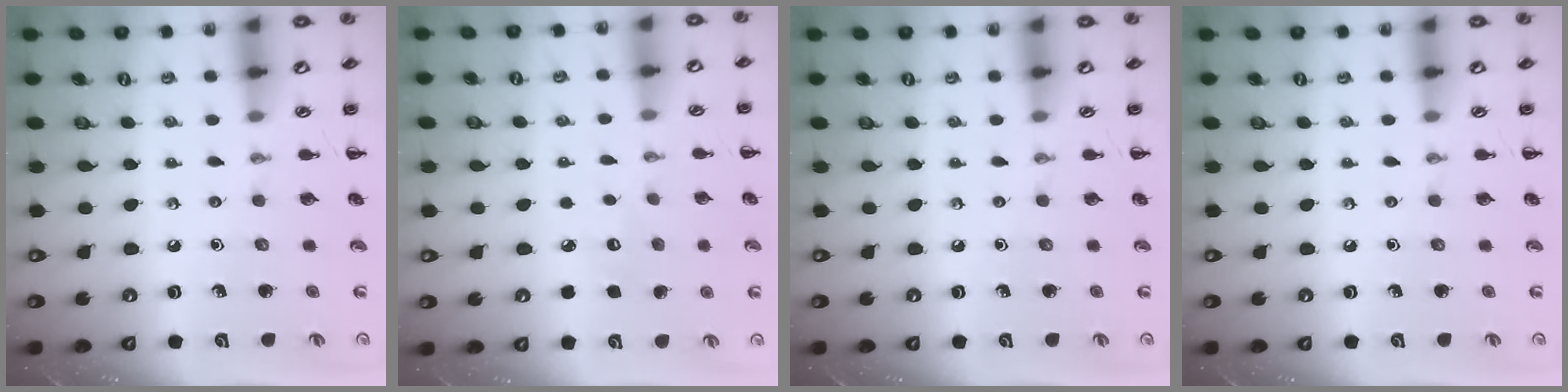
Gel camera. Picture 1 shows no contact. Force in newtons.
{"total": 5.5, "press": 5.4, "slide": 1.3}
{"total": 0.0}
{"total": 0.0}